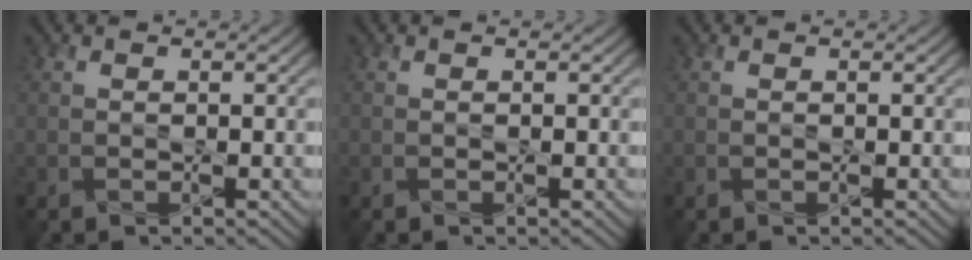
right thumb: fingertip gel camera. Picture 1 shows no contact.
{"total": 0.0}
{"total": 0.0}